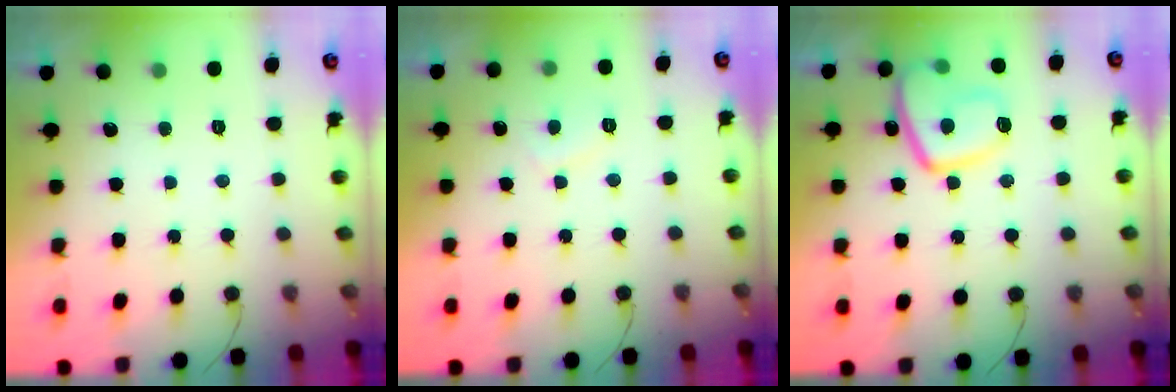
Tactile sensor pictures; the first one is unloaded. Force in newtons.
{"total": 2.2, "press": 2.1, "slide": 0.7}
{"total": 12.6, "press": 12.5, "slide": 1.4}